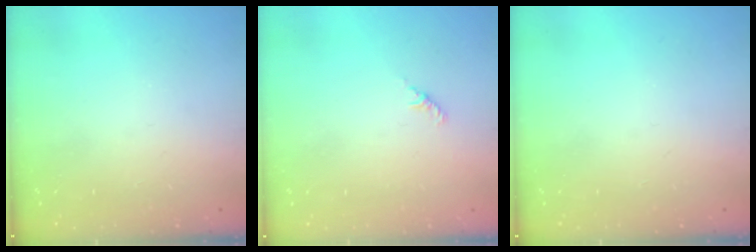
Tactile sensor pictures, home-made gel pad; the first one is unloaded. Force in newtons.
{"total": 1.8, "press": 1.7, "slide": 0.6}
{"total": 0.0}